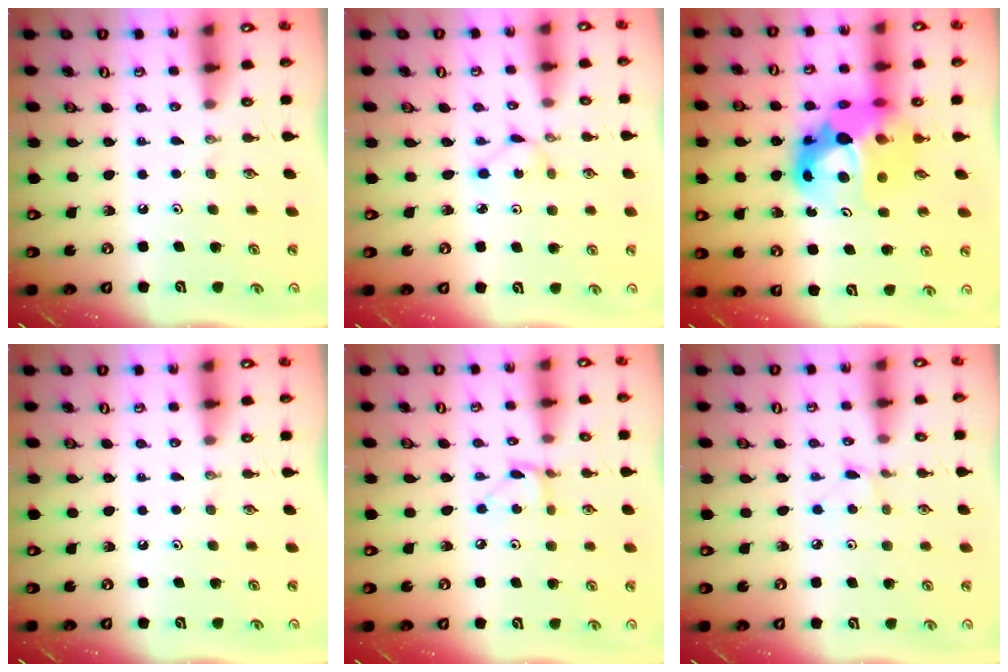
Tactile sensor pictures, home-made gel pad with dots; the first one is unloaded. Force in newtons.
{"total": 1.5, "press": 1.5, "slide": 0.2}
{"total": 17.0, "press": 16.9, "slide": 1.4}
{"total": 0.0}
{"total": 3.7, "press": 3.7, "slide": 0.1}
{"total": 2.4, "press": 2.4, "slide": 0.3}